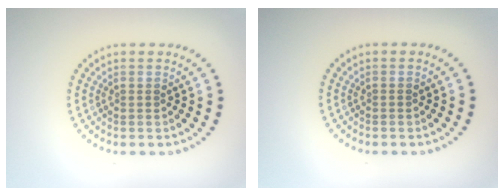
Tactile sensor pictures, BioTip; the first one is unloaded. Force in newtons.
{"total": 0.0}